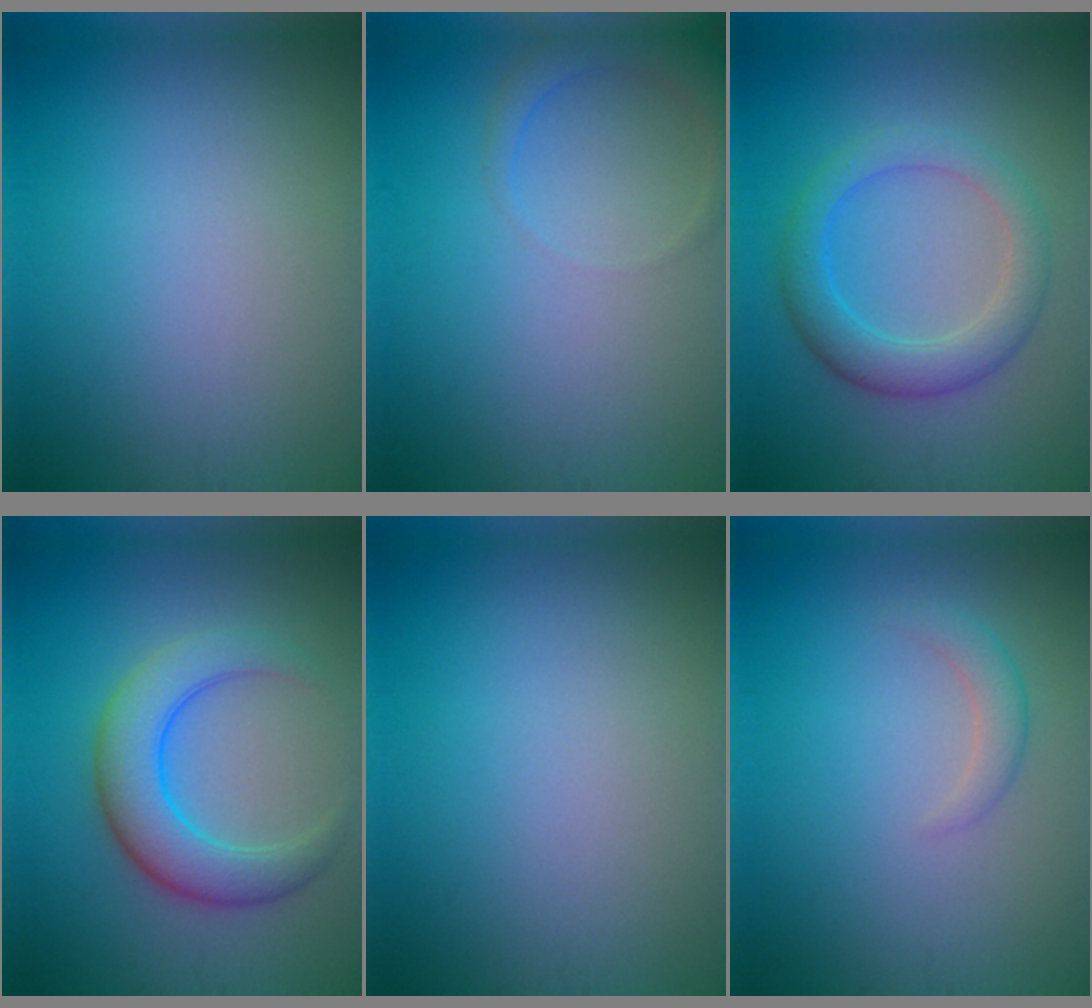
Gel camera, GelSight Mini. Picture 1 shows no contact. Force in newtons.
{"total": 2.6, "press": 2.6, "slide": 0.2}
{"total": 4.3, "press": 4.3, "slide": 0.1}
{"total": 5.6, "press": 5.6, "slide": 0.2}
{"total": 0.0}
{"total": 1.6, "press": 1.6, "slide": 0.1}